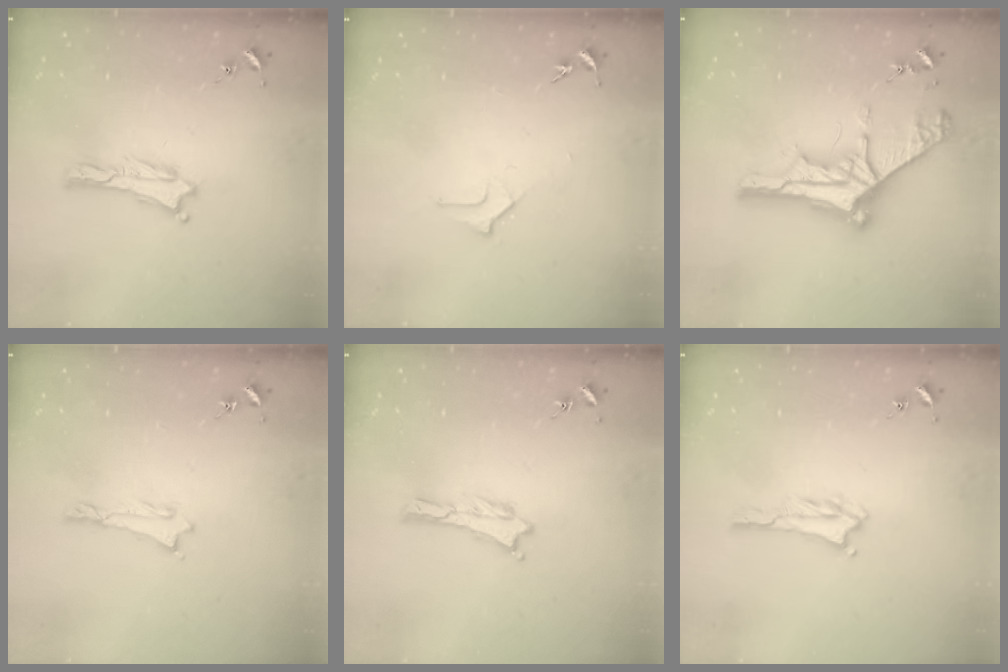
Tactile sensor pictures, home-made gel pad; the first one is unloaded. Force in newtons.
{"total": 1.6, "press": 1.6, "slide": 0.1}
{"total": 10.1, "press": 10.1, "slide": 1.0}
{"total": 0.5, "press": 0.5, "slide": 0.2}
{"total": 0.0}
{"total": 2.1, "press": 2.1, "slide": 0.3}